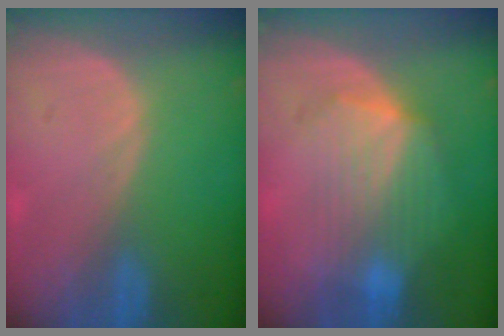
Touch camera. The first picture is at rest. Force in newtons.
{"total": 7.3, "press": 7.2, "slide": 0.6}